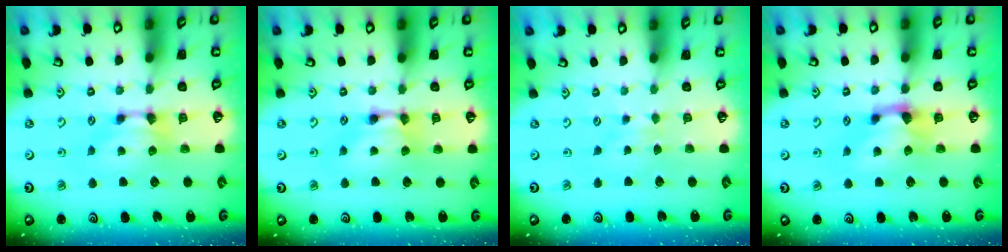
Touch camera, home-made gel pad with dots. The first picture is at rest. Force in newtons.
{"total": 1.9, "press": 1.9, "slide": 0.1}
{"total": 3.2, "press": 3.2, "slide": 0.4}
{"total": 2.2, "press": 2.1, "slide": 0.9}